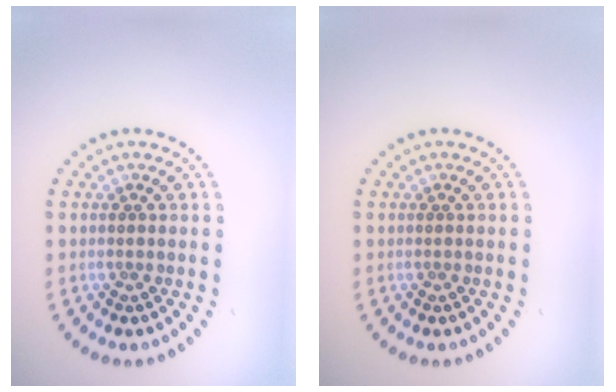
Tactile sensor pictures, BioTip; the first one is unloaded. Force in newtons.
{"total": 0.0}